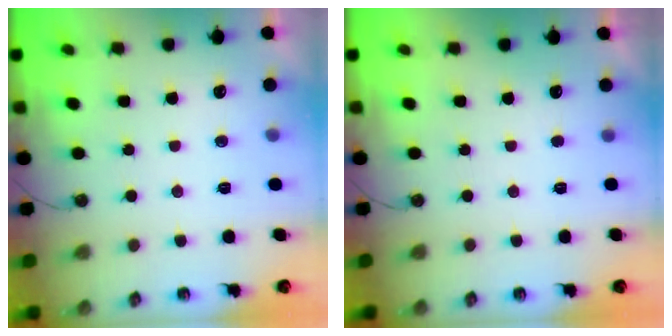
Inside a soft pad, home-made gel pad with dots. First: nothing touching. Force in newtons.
{"total": 0.0}